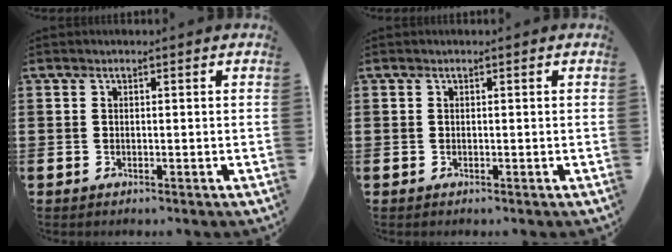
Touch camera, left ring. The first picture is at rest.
{"total": 0.0}